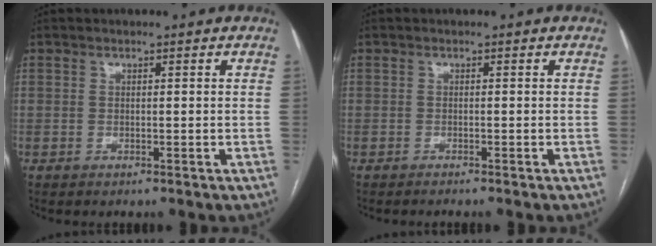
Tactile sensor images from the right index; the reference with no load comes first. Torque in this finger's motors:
{"motor_torque": [-0.21, -0.16, -0.03, 0.01]}